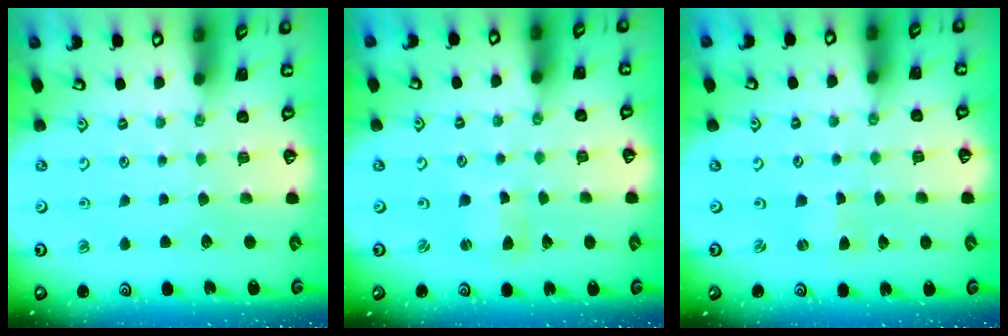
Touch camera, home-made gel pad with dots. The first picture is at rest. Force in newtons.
{"total": 2.0, "press": 2.0, "slide": 0.4}
{"total": 1.2, "press": 1.2, "slide": 0.4}